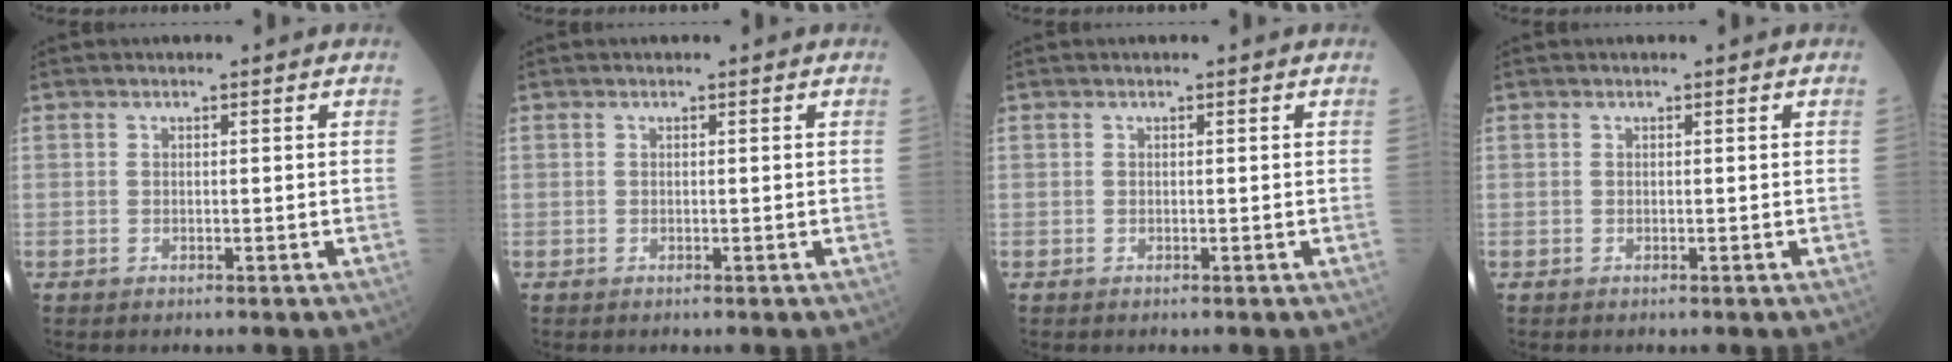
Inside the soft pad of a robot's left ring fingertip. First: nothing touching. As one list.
[{"total": 0.0}, {"total": 0.0}, {"total": 0.0}]